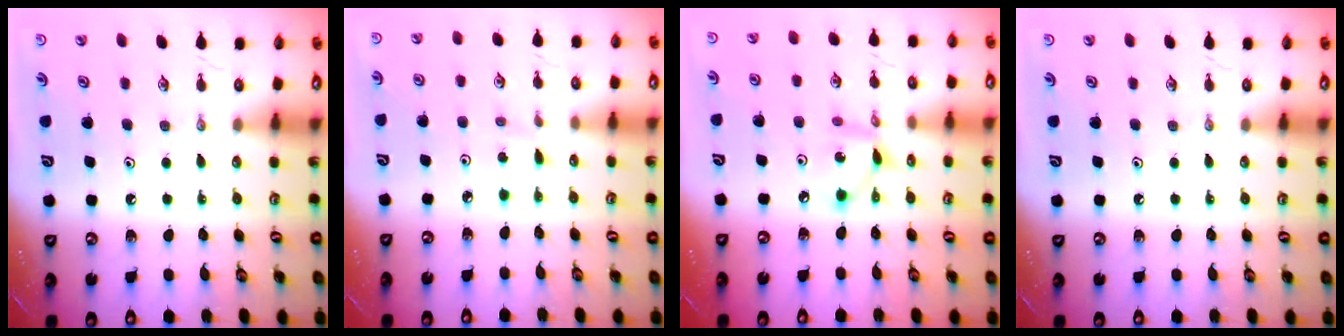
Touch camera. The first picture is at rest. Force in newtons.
{"total": 1.0, "press": 1.0, "slide": 0.1}
{"total": 7.0, "press": 7.0, "slide": 0.3}
{"total": 0.0}